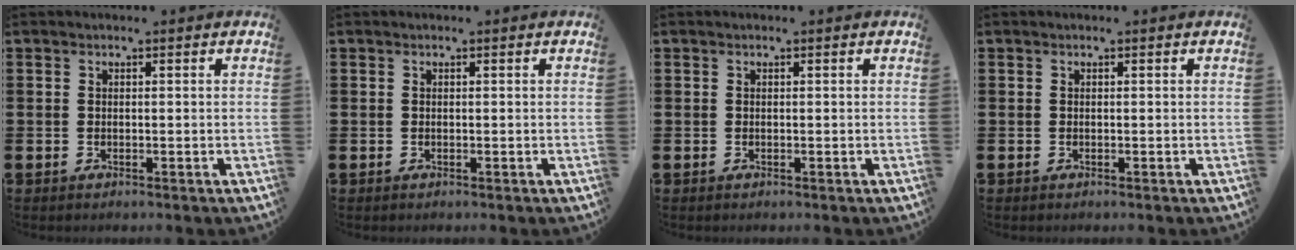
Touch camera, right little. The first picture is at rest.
{"total": 0.0}
{"total": 0.0}
{"total": 0.0}